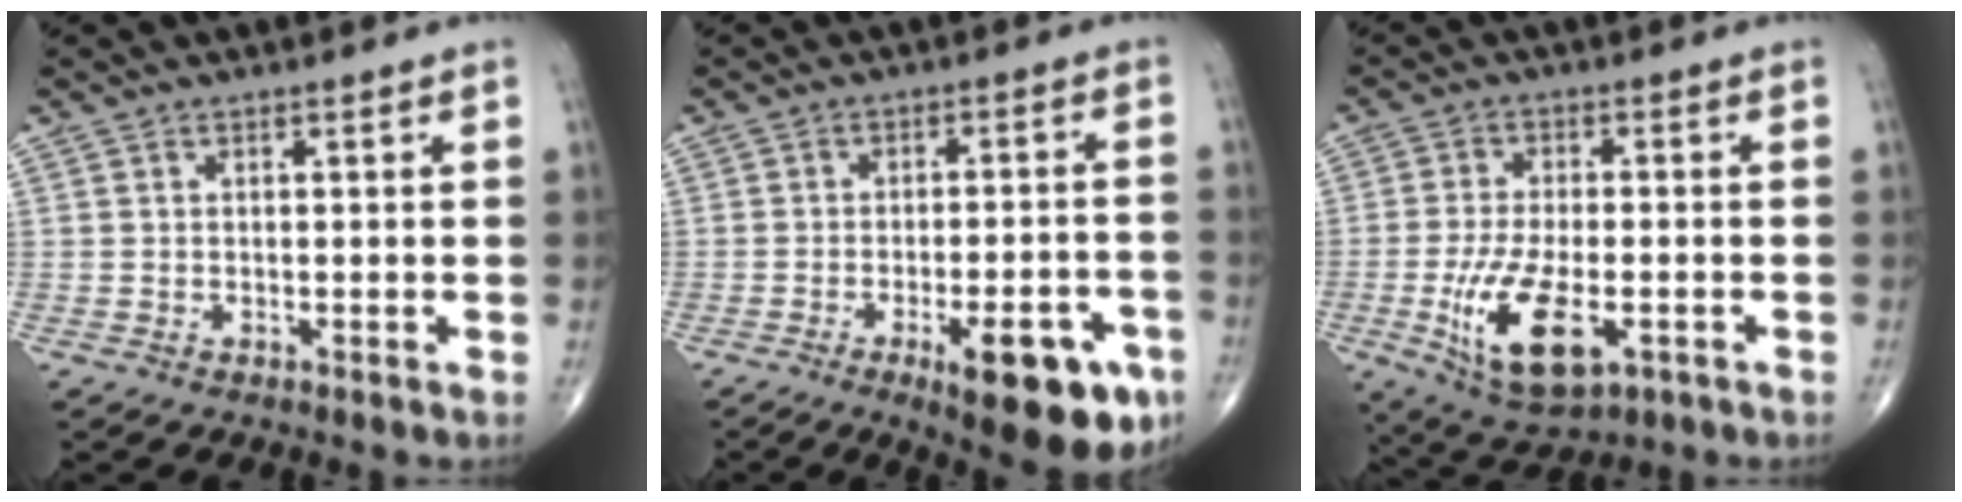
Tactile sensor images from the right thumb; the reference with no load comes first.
{"total": 15.0, "force": [-7.1, 4.9, 12.3], "torque": [-0.125, 0.026, -0.085]}
{"total": 13.1, "force": [-4.1, 5.9, 10.9], "torque": [-0.205, -0.003, -0.061]}